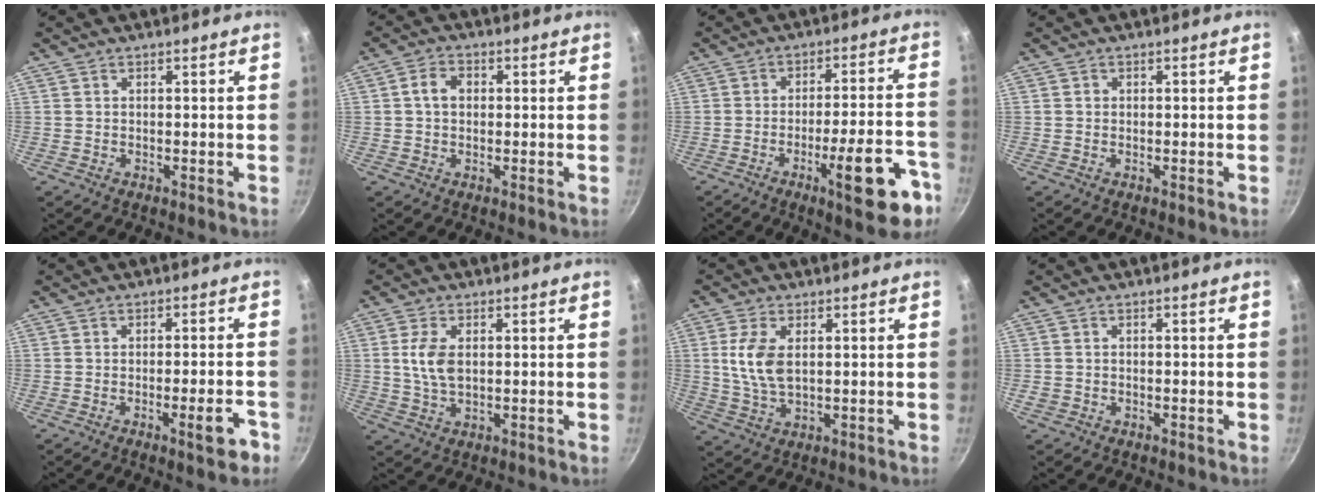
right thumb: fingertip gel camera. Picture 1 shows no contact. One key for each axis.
{"total": 4.1, "fx": 0.4, "fy": 3.1, "fz": 2.6, "tx": -0.035, "ty": 0.011, "tz": 0.001}
{"total": 14.4, "fx": -7.0, "fy": 3.9, "fz": 12.0, "tx": -0.137, "ty": 0.041, "tz": -0.094}
{"total": 0.6, "fx": 0.0, "fy": 0.5, "fz": 0.1, "tx": 0.003, "ty": 0.003, "tz": -0.001}
{"total": 5.7, "fx": -2.8, "fy": 1.3, "fz": 4.8, "tx": -0.049, "ty": 0.019, "tz": -0.032}
{"total": 6.2, "fx": 0.9, "fy": 3.5, "fz": 5.0, "tx": -0.097, "ty": -0.001, "tz": 0.018}
{"total": 8.0, "fx": 1.5, "fy": 4.3, "fz": 6.5, "tx": -0.133, "ty": -0.006, "tz": 0.031}
{"total": 0.9, "fx": -0.4, "fy": 0.7, "fz": 0.4, "tx": -0.008, "ty": 0.002, "tz": -0.004}